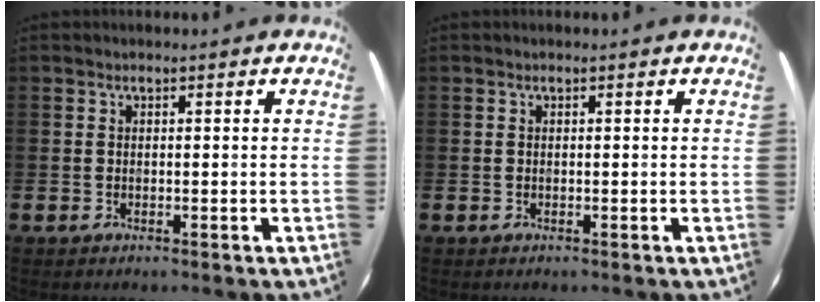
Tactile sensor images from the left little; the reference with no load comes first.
{"total": 0.0}